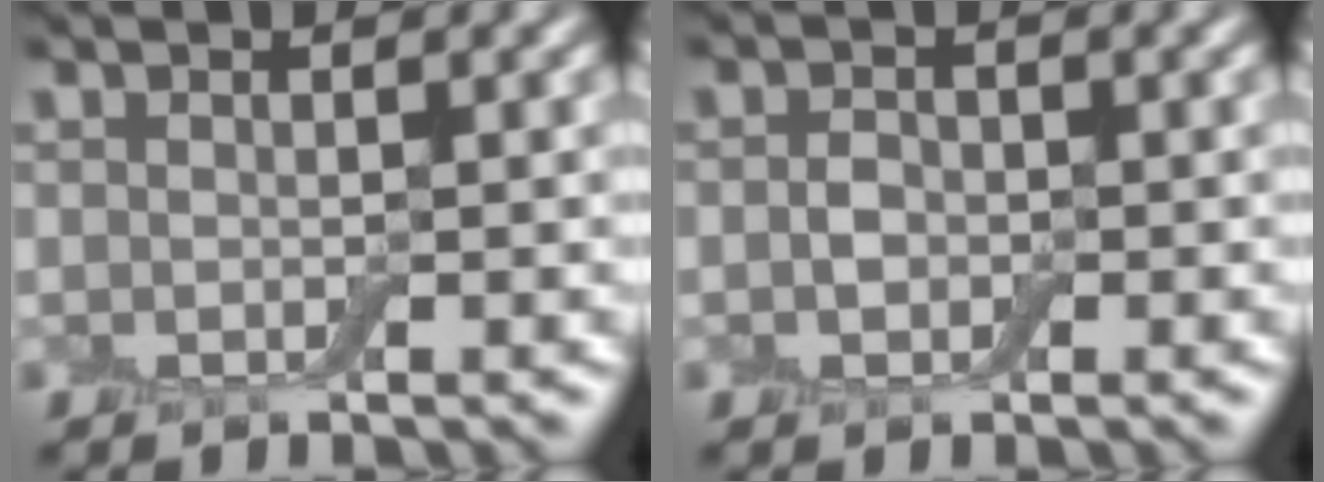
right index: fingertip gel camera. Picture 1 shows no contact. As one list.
[{"total": 1.0, "force": [-0.3, 0.9, 0.4], "torque": [-0.007, 0.002, -0.011]}]